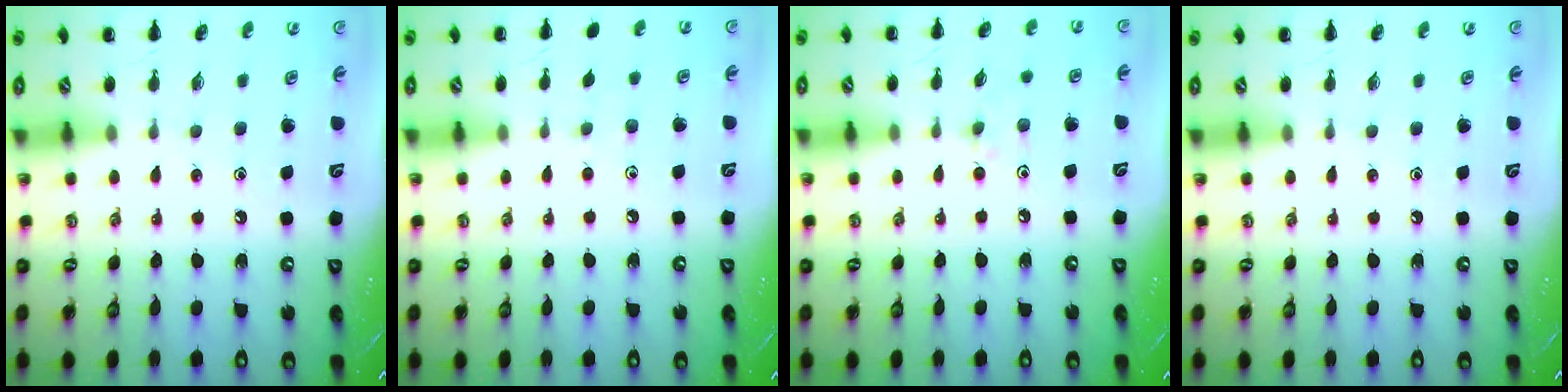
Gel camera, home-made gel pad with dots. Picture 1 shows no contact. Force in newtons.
{"total": 4.1, "press": 3.7, "slide": 1.7}
{"total": 5.6, "press": 5.2, "slide": 2.0}
{"total": 0.0}